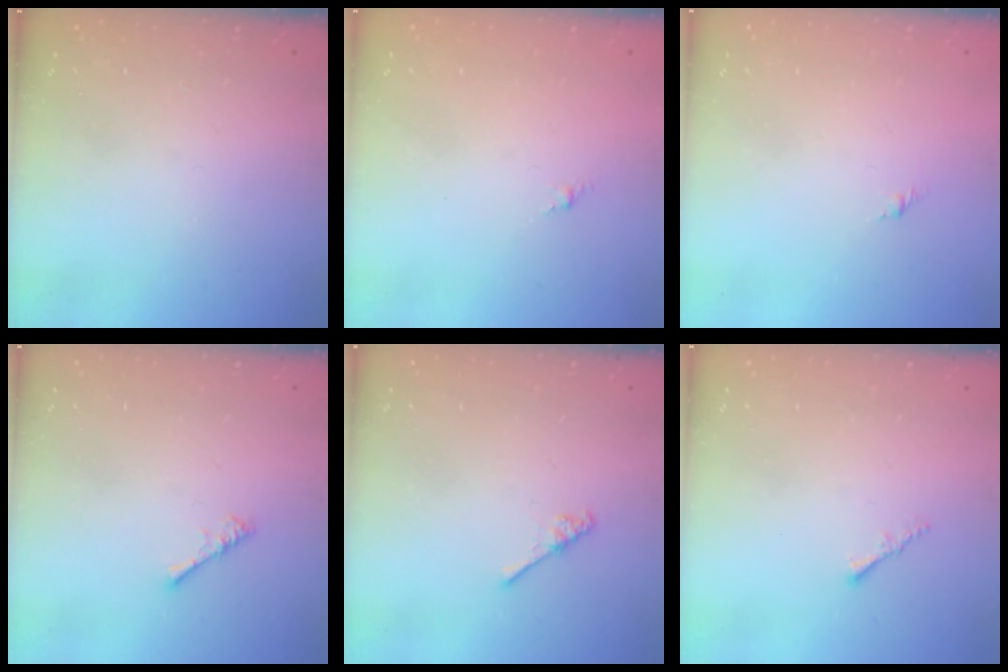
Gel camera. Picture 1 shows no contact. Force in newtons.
{"total": 0.0}
{"total": 1.3, "press": 1.2, "slide": 0.5}
{"total": 0.8, "press": 0.8, "slide": 0.3}
{"total": 2.6, "press": 2.6, "slide": 0.3}
{"total": 1.2, "press": 1.1, "slide": 0.4}